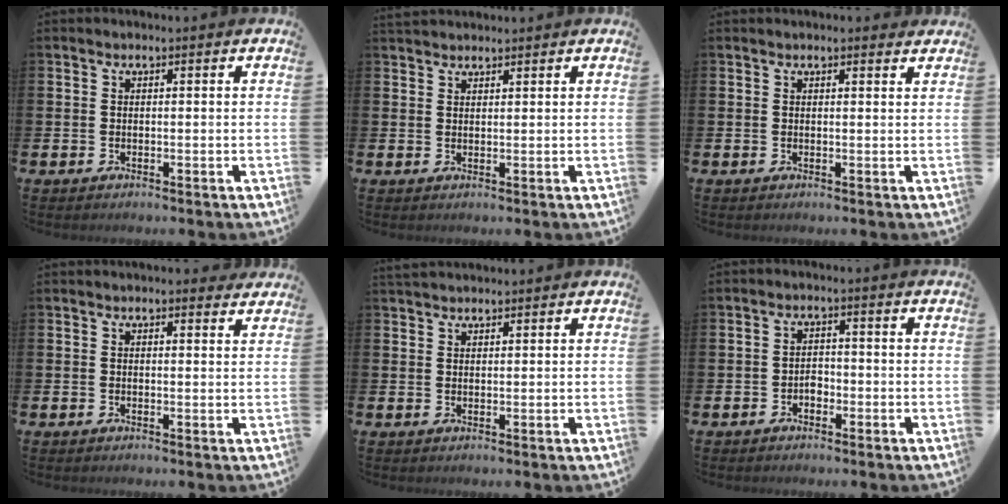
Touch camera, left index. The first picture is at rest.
{"total": 1.9, "force": [1.9, 0.6, 0.1], "torque": [0.008, -0.006, 0.033]}
{"total": 0.9, "force": [0.9, 0.1, 0.1], "torque": [0.009, -0.003, 0.014]}
{"total": 1.6, "force": [1.6, 0.2, 0.0], "torque": [0.001, -0.006, 0.028]}
{"total": 2.1, "force": [2.0, 0.6, 0.2], "torque": [0.005, -0.008, 0.036]}
{"total": 1.6, "force": [-0.9, 1.2, 0.7], "torque": [-0.009, 0.001, -0.021]}